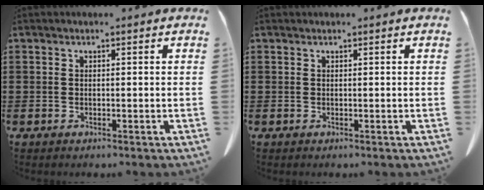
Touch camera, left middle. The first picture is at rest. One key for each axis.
{"total": 0.0}